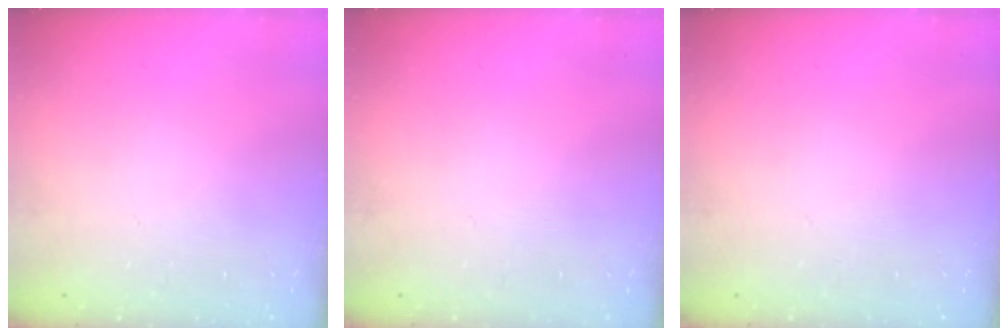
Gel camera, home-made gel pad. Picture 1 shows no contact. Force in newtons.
{"total": 0.0}
{"total": 0.0}